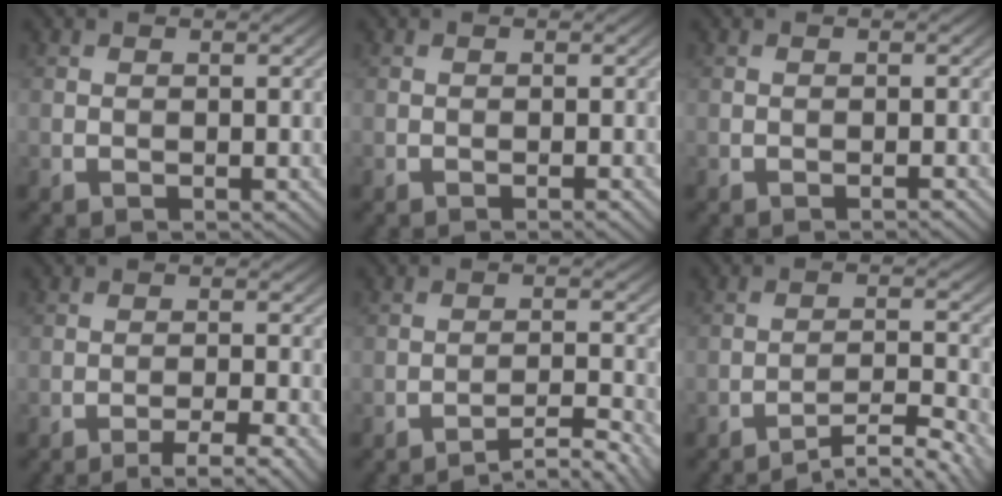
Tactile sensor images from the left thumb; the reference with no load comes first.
{"total": 0.8, "force": [-0.7, -0.2, 0.4], "torque": [-0.006, 0.004, -0.014]}
{"total": 0.8, "force": [-0.8, -0.3, 0.1], "torque": [-0.002, 0.006, -0.015]}
{"total": 3.6, "force": [-2.6, -0.1, 2.5], "torque": [-0.042, 0.008, -0.040]}
{"total": 3.4, "force": [-3.1, -0.5, 1.3], "torque": [-0.018, 0.012, -0.048]}
{"total": 4.1, "force": [-3.7, -0.2, 1.8], "torque": [-0.029, 0.010, -0.055]}